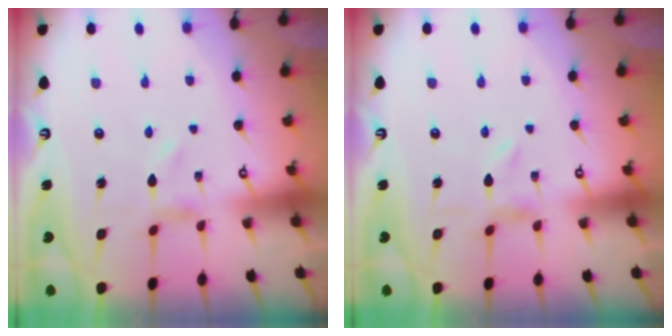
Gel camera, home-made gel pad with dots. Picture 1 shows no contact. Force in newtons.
{"total": 1.2, "press": 1.2, "slide": 0.3}